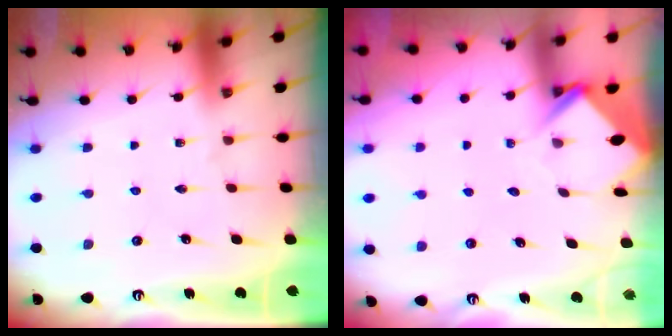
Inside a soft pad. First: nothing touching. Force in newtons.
{"total": 3.9, "press": 3.9, "slide": 0.2}